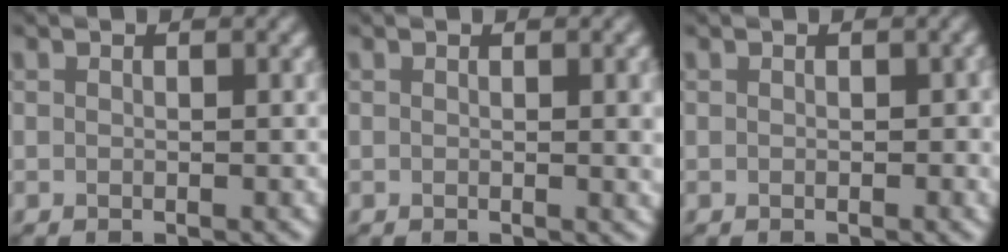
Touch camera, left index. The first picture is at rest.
{"total": 2.2, "force": [0.2, 0.6, 2.1], "torque": [-0.017, 0.000, 0.000]}
{"total": 0.8, "force": [0.0, 0.6, 0.6], "torque": [-0.006, -0.003, 0.000]}